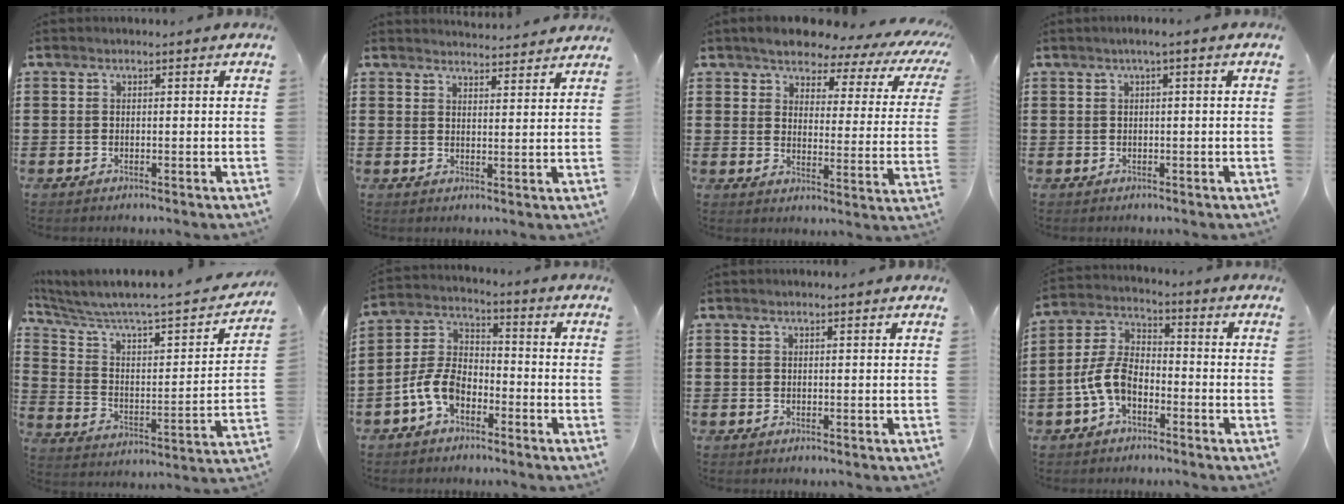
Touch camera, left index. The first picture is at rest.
{"total": 3.1, "force": [3.1, 0.0, 0.0], "torque": [0.000, -0.018, 0.056]}
{"total": 5.3, "force": [4.9, 1.4, 1.3], "torque": [-0.050, -0.032, 0.080]}
{"total": 1.2, "force": [0.0, 0.0, 1.2], "torque": [-0.018, -0.004, 0.001]}
{"total": 4.6, "force": [3.5, 0.9, 2.8], "torque": [-0.078, -0.042, 0.049]}
{"total": 7.1, "force": [-4.0, 3.9, 4.4], "torque": [-0.119, 0.003, -0.085]}
{"total": 0.0}
{"total": 6.9, "force": [-3.5, 3.7, 4.6], "torque": [-0.122, 0.002, -0.077]}